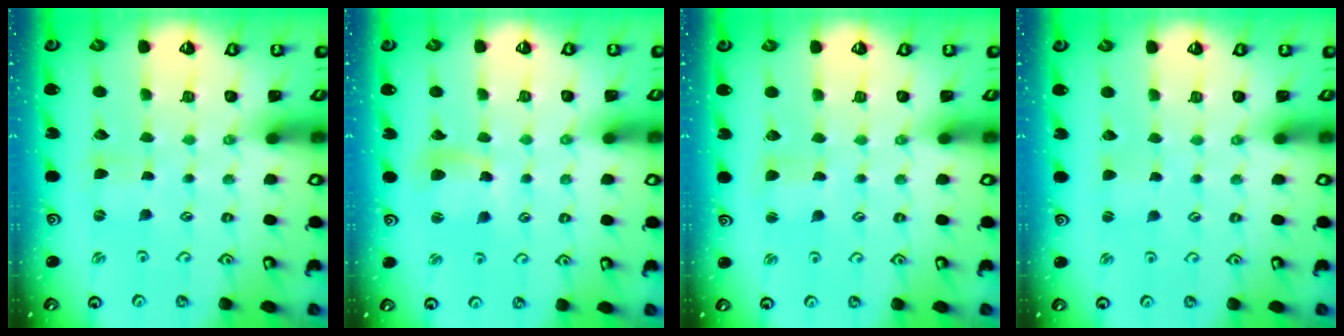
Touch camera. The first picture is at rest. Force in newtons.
{"total": 8.0, "press": 7.9, "slide": 1.1}
{"total": 2.3, "press": 2.3, "slide": 0.3}
{"total": 1.6, "press": 1.6, "slide": 0.3}